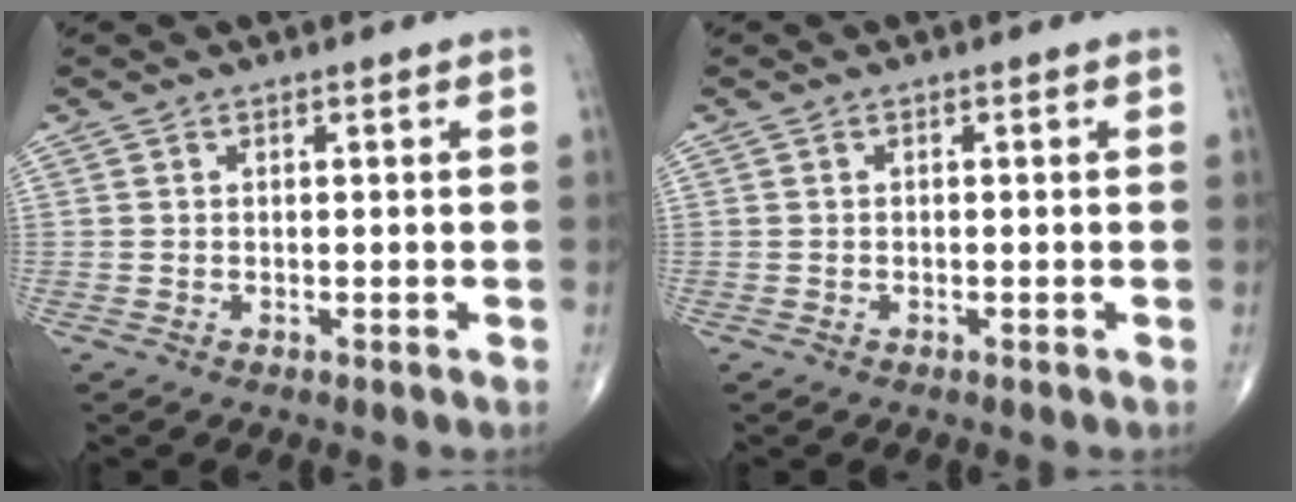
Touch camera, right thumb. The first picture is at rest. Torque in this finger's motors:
{"motor_torque": [0.20, 0.06, -0.13, -0.16, -0.01]}